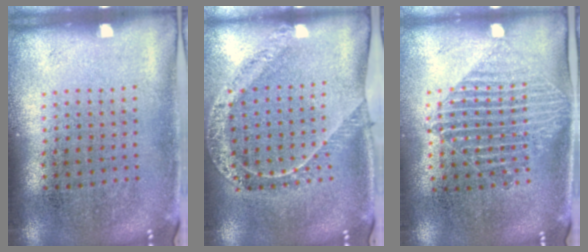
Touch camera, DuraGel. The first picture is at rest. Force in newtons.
{"total": 1.4, "press": 1.4, "slide": 0.0}
{"total": 1.4, "press": 1.2, "slide": 0.8}